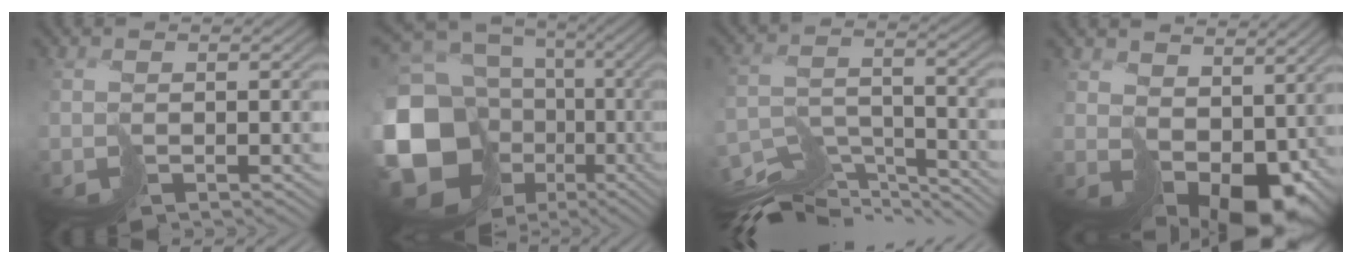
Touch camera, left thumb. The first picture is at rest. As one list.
[{"total": 18.0, "force": [-2.1, 15.1, 9.5], "torque": [-0.257, -0.027, -0.011]}, {"total": 13.7, "force": [-12.8, 2.1, 4.5], "torque": [-0.081, -0.004, -0.192]}, {"total": 10.8, "force": [2.6, 7.2, 7.6], "torque": [-0.148, -0.039, 0.086]}]